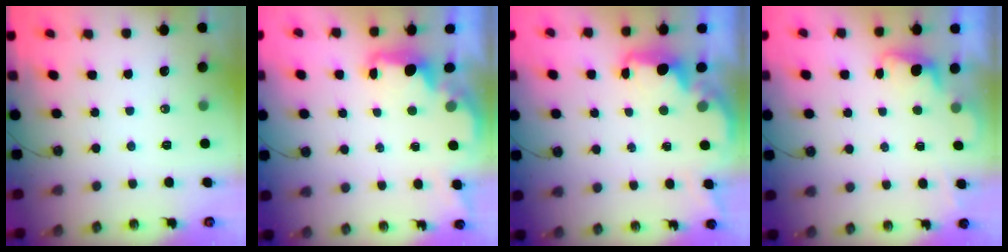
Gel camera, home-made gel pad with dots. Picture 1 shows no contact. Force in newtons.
{"total": 2.1, "press": 2.0, "slide": 0.8}
{"total": 2.0, "press": 1.8, "slide": 0.7}
{"total": 0.9, "press": 0.6, "slide": 0.7}